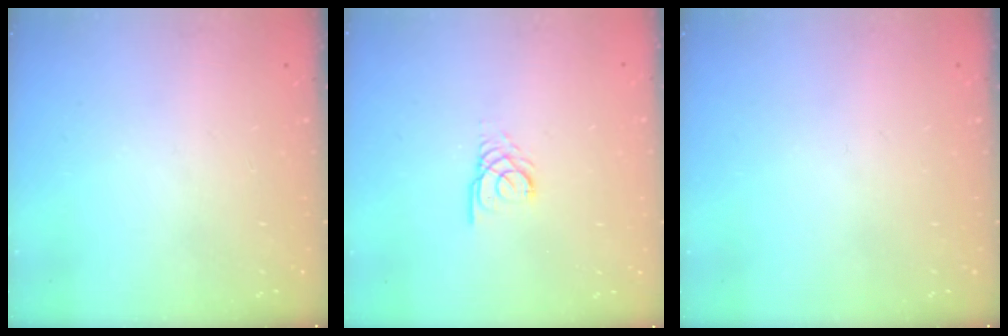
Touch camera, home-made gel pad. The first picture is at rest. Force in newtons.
{"total": 2.4, "press": 2.4, "slide": 0.1}
{"total": 0.0}